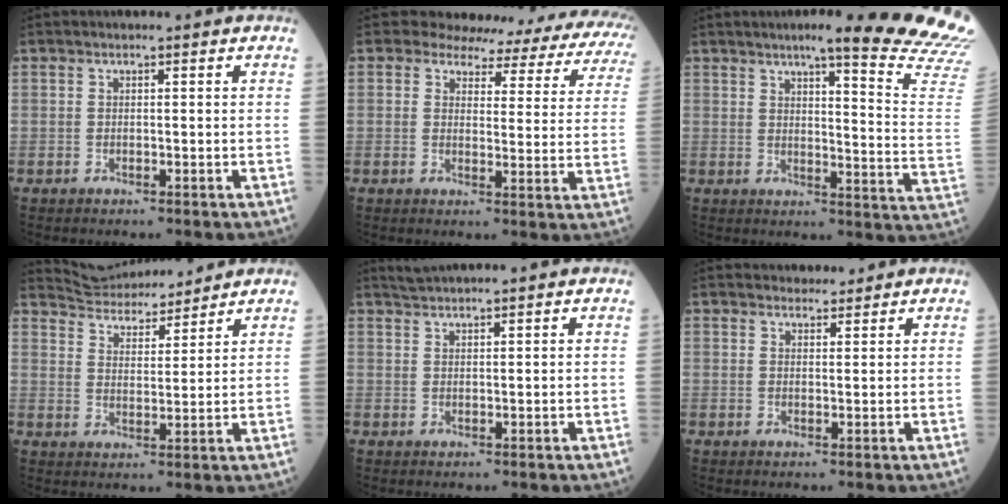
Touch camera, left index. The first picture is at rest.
{"total": 16.2, "force": [14.8, 4.8, 4.5], "torque": [-0.035, -0.058, 0.135]}
{"total": 20.5, "force": [18.2, -0.9, 9.6], "torque": [-0.115, -0.121, 0.193]}
{"total": 8.4, "force": [8.3, 1.0, 1.0], "torque": [-0.027, 0.012, 0.141]}
{"total": 2.2, "force": [2.0, -0.8, 0.5], "torque": [-0.009, 0.017, 0.046]}
{"total": 2.9, "force": [2.8, 0.8, 0.2], "torque": [0.000, 0.009, 0.039]}